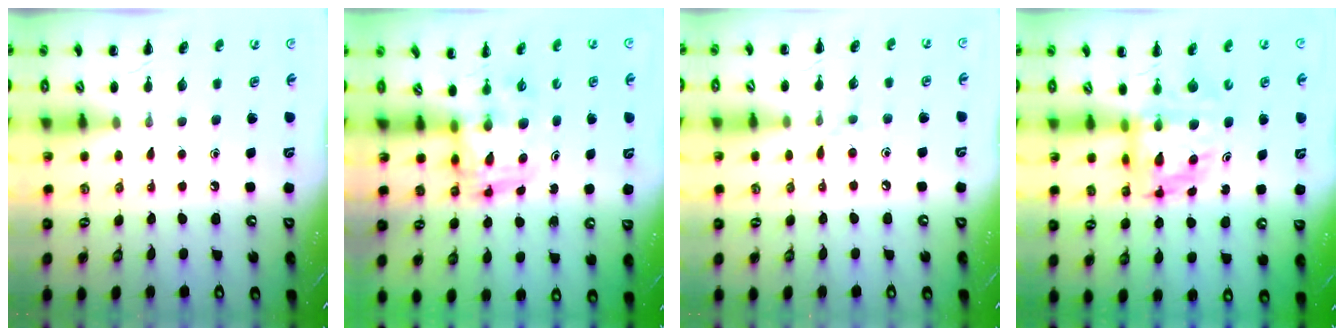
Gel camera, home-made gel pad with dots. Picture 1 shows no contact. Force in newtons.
{"total": 3.7, "press": 3.6, "slide": 0.7}
{"total": 5.4, "press": 5.1, "slide": 2.0}
{"total": 5.0, "press": 4.8, "slide": 1.3}